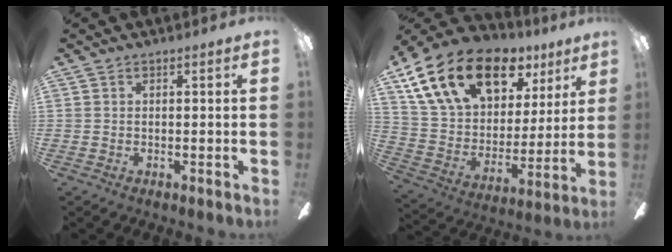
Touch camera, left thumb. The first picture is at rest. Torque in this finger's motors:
{"motor_torque": [2.50, 2.51, 1.43, -1.34, 0.40]}